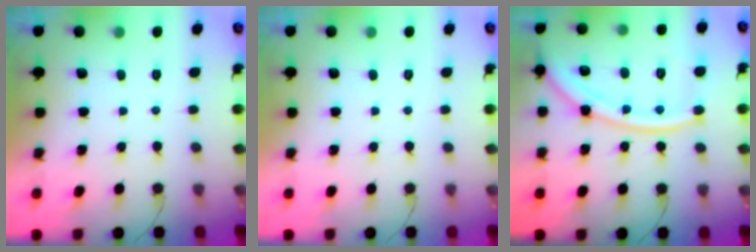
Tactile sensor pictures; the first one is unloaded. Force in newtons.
{"total": 0.0}
{"total": 16.3, "press": 16.2, "slide": 2.0}